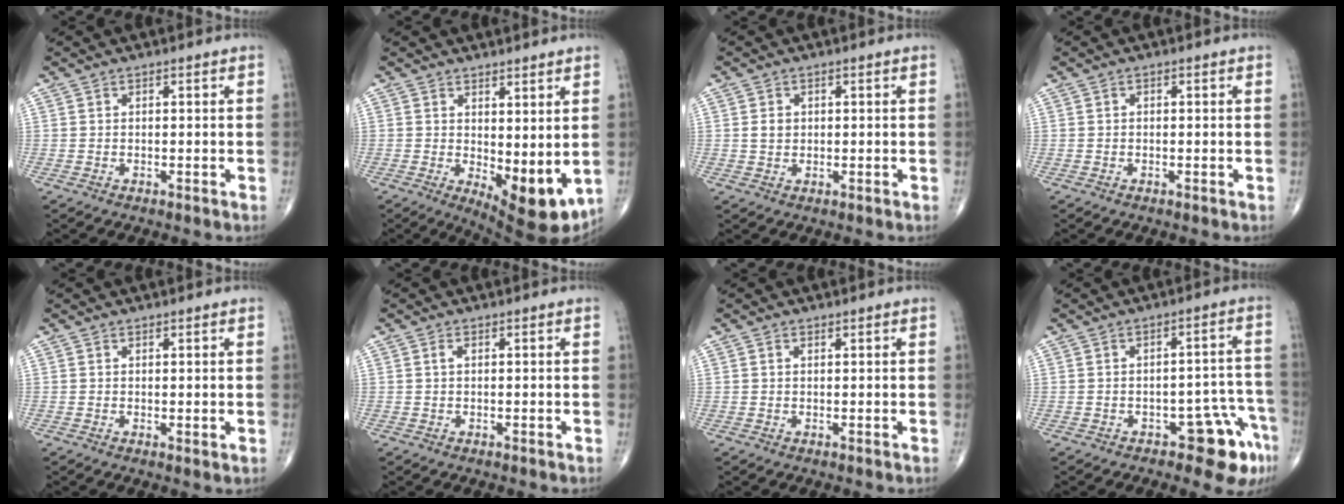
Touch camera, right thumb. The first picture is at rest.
{"total": 9.9, "force": [-0.3, 4.1, 9.1], "torque": [-0.115, -0.026, 0.012]}
{"total": 2.1, "force": [0.3, 1.8, 1.2], "torque": [-0.014, 0.002, 0.008]}
{"total": 0.0}
{"total": 0.8, "force": [0.3, 0.2, 0.8], "torque": [-0.018, -0.006, 0.004]}
{"total": 0.9, "force": [0.2, 0.4, 0.7], "torque": [-0.013, 0.001, 0.001]}
{"total": 0.7, "force": [0.3, 0.4, 0.4], "torque": [-0.009, -0.001, 0.005]}
{"total": 8.7, "force": [-5.2, 3.9, 5.8], "torque": [-0.037, 0.044, -0.061]}